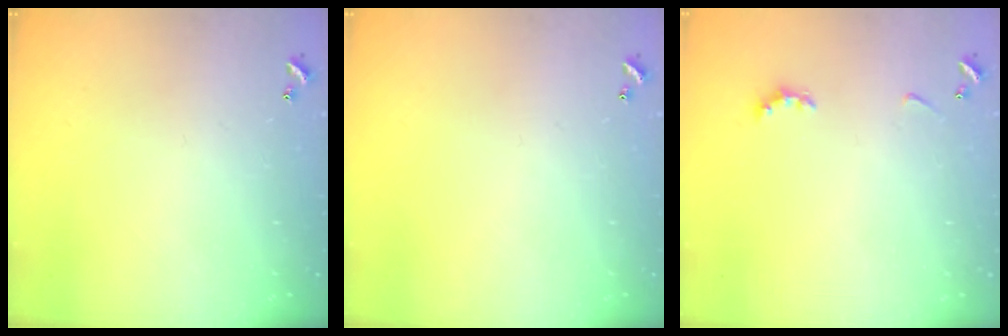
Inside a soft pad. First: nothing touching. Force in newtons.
{"total": 0.0}
{"total": 2.9, "press": 2.8, "slide": 0.6}